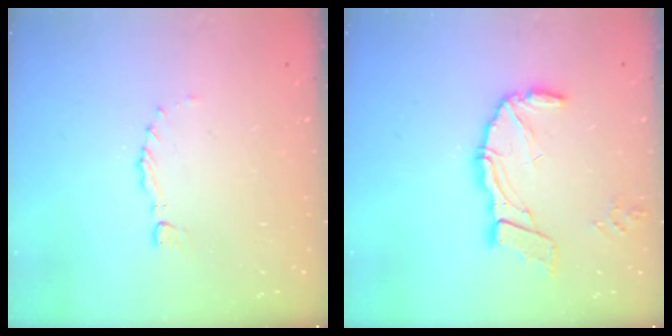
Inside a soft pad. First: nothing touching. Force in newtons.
{"total": 12.1, "press": 12.0, "slide": 1.3}